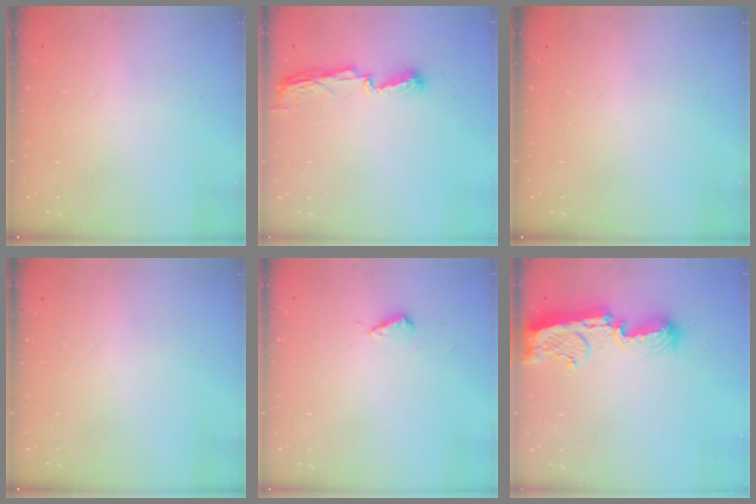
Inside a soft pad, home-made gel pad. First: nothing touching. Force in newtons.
{"total": 5.8, "press": 5.8, "slide": 0.5}
{"total": 0.0}
{"total": 0.0}
{"total": 2.8, "press": 2.8, "slide": 0.7}
{"total": 12.6, "press": 12.5, "slide": 1.0}